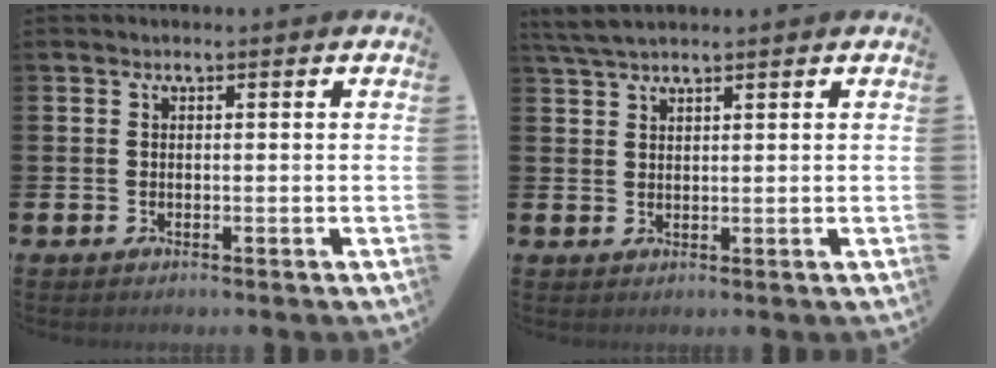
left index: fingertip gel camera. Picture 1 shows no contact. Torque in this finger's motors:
{"motor_torque": [-0.40, -0.63, 0.36, 0.08]}